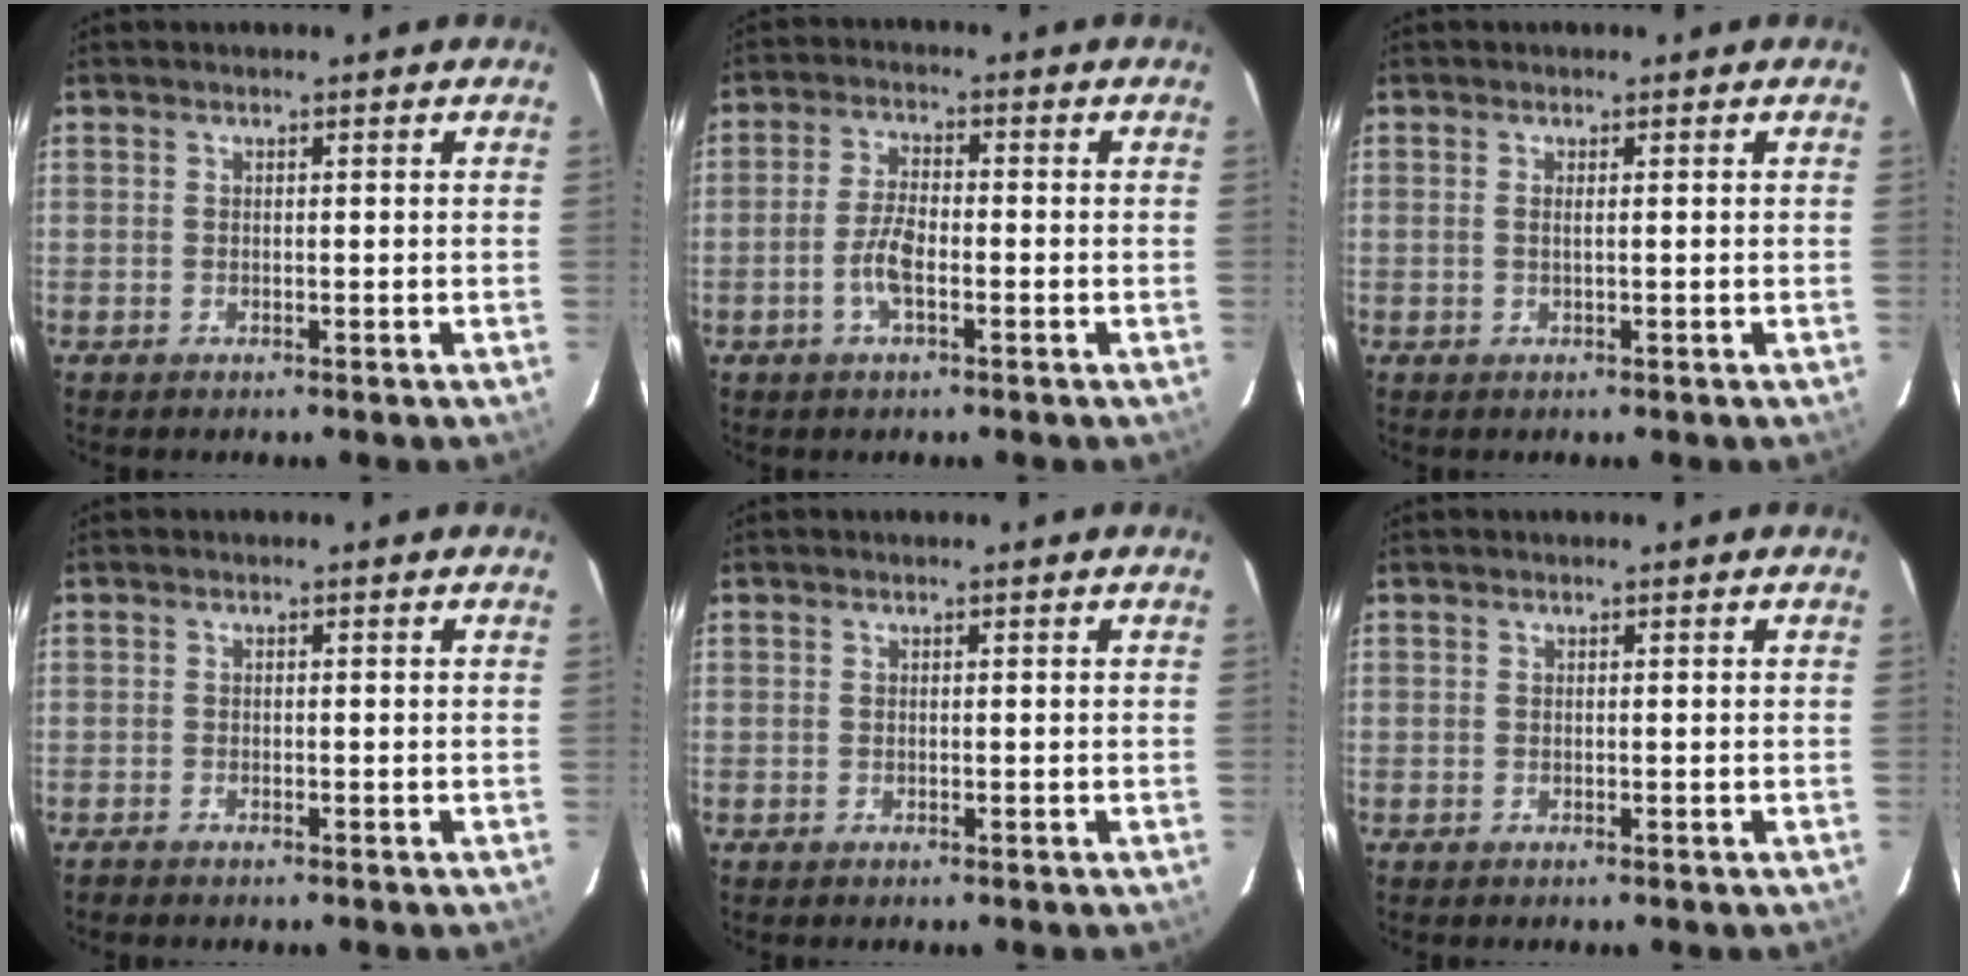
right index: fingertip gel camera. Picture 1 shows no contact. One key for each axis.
{"total": 5.2, "fx": -1.9, "fy": 1.8, "fz": 4.5, "tx": -0.096, "ty": 0.006, "tz": -0.037}
{"total": 0.8, "fx": 0.1, "fy": -0.2, "fz": 0.7, "tx": -0.013, "ty": 0.002, "tz": 0.001}
{"total": 0.9, "fx": -0.9, "fy": 0.2, "fz": 0.3, "tx": -0.012, "ty": -0.001, "tz": -0.016}
{"total": 0.0}
{"total": 0.0}